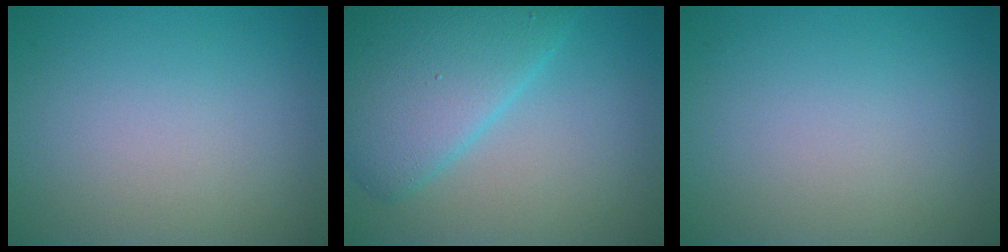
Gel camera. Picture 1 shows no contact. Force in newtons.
{"total": 7.1, "press": 7.1, "slide": 0.2}
{"total": 0.0}